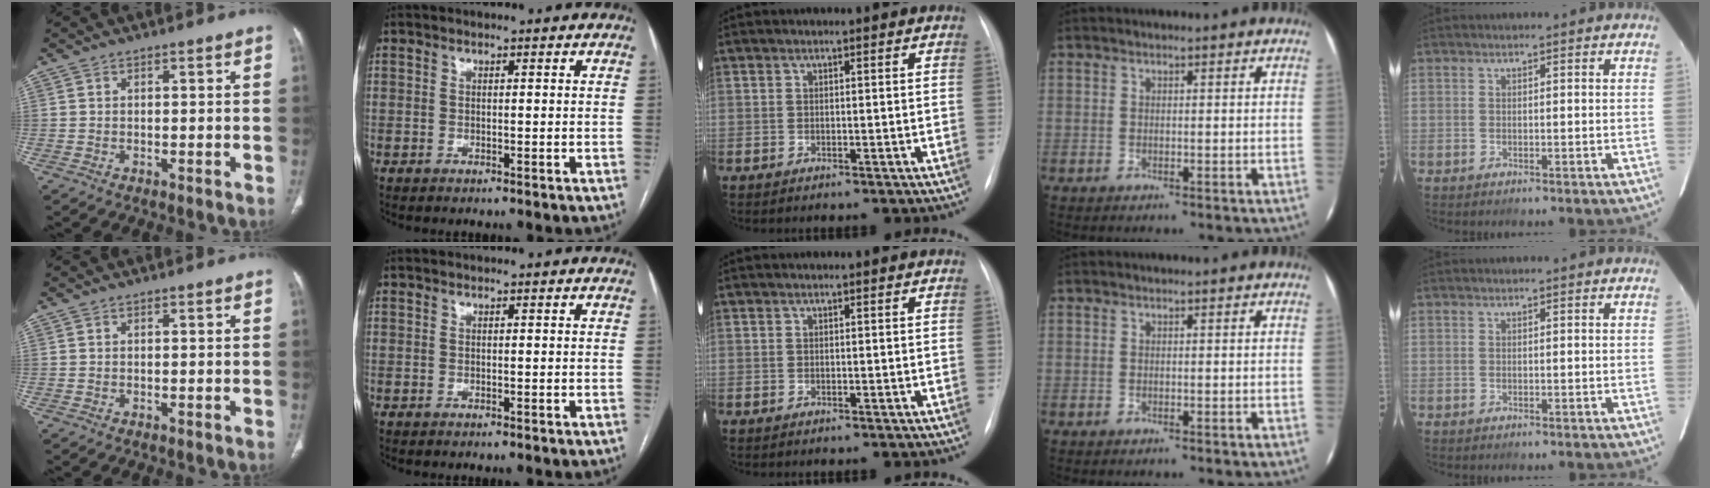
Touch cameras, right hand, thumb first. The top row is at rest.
{}